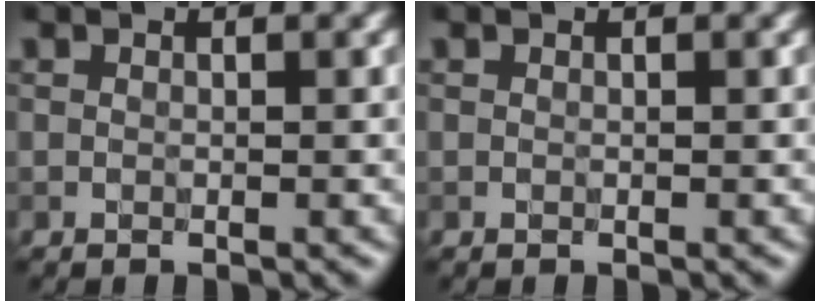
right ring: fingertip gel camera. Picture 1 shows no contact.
{"total": 0.0}